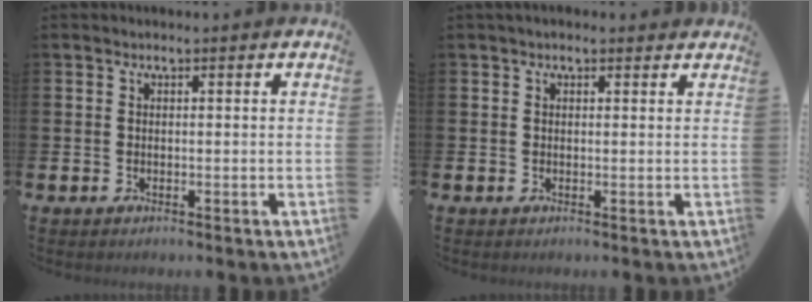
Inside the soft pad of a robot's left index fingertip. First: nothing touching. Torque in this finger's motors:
{"motor_torque": [1.01, -1.13, 0.13, 0.18]}